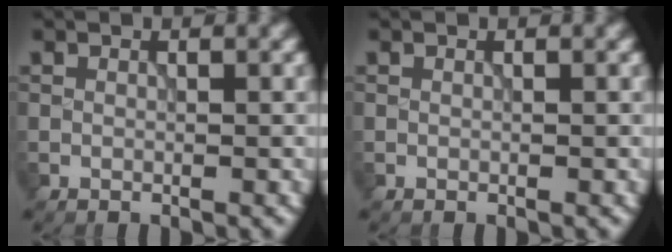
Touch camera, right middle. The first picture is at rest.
{"total": 0.0}